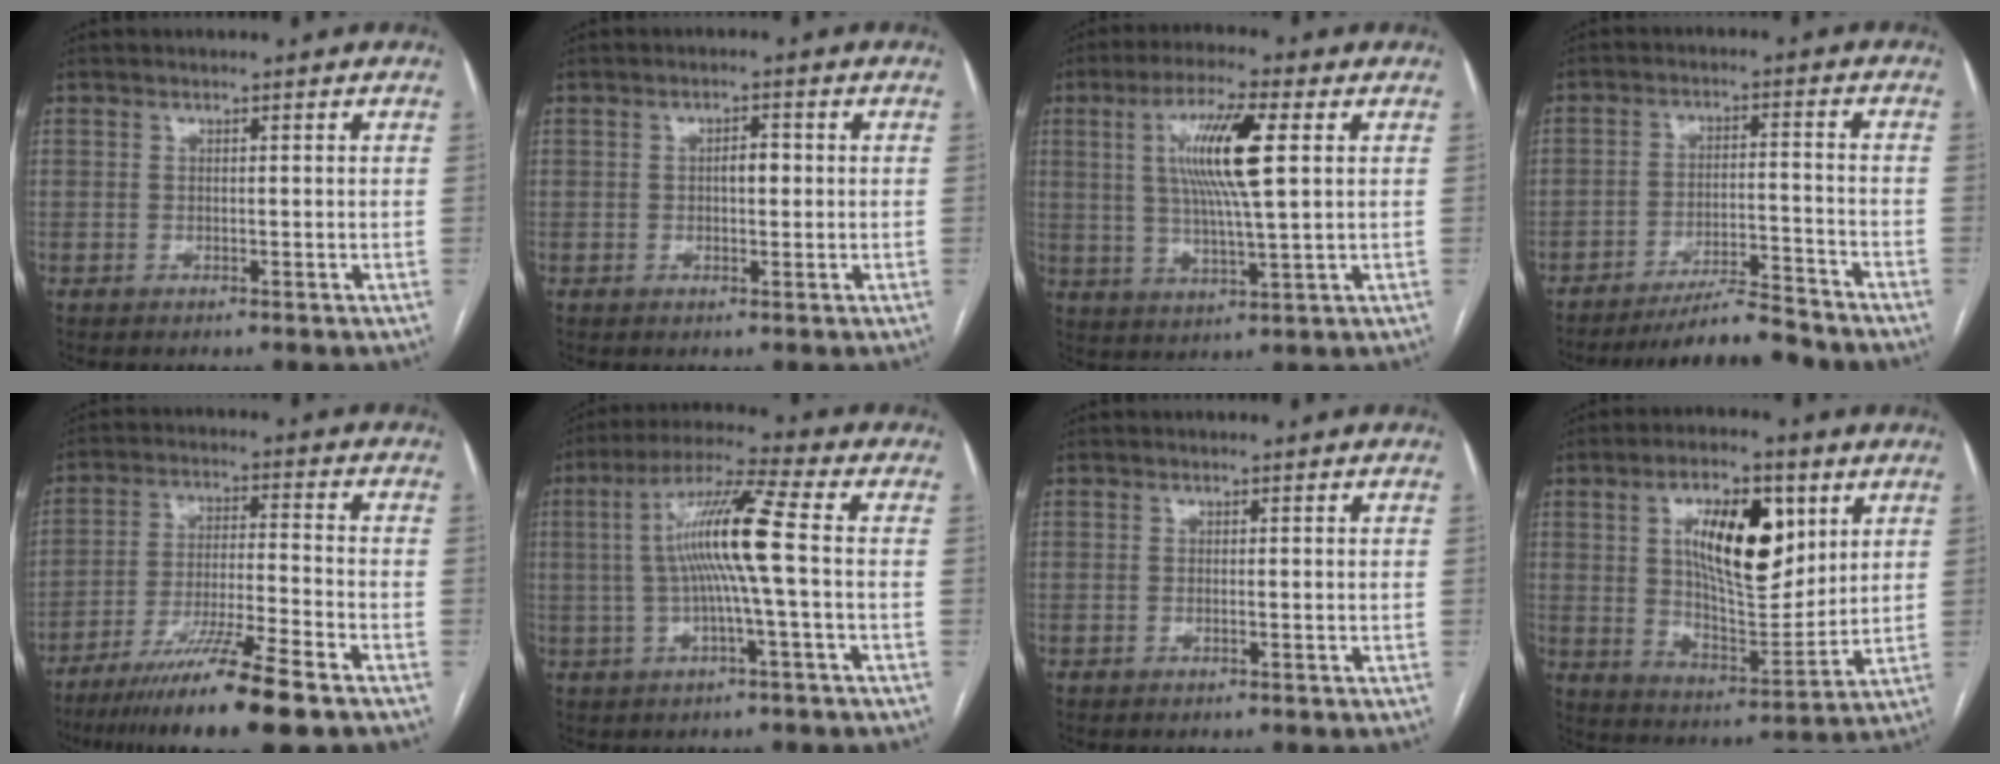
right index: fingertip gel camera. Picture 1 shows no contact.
{"total": 2.2, "force": [0.0, 1.0, 2.0], "torque": [-0.030, 0.007, -0.001]}
{"total": 11.4, "force": [2.7, 0.9, 11.0], "torque": [-0.210, 0.005, 0.048]}
{"total": 7.2, "force": [-7.0, -0.6, 1.8], "torque": [-0.022, -0.003, -0.121]}
{"total": 14.2, "force": [-10.1, -0.7, 10.0], "torque": [-0.182, -0.040, -0.175]}
{"total": 10.8, "force": [0.1, -0.8, 10.8], "torque": [-0.204, 0.018, -0.001]}
{"total": 0.0}
{"total": 15.1, "force": [5.2, 5.7, 13.0], "torque": [-0.221, 0.007, 0.092]}